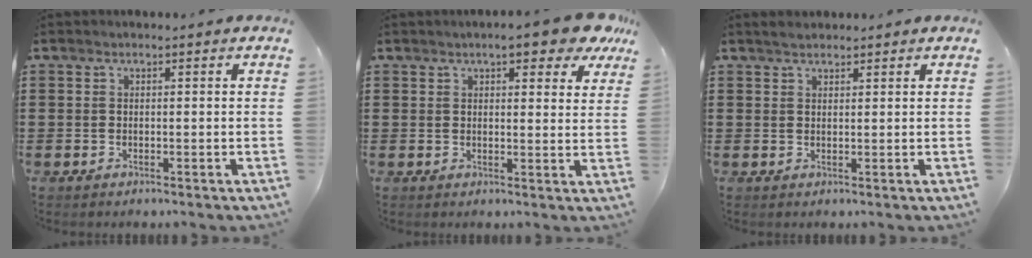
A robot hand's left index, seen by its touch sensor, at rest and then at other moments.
{"total": 6.5, "force": [5.0, 1.2, 3.9], "torque": [-0.057, -0.015, 0.084]}
{"total": 1.5, "force": [1.4, 0.4, 0.3], "torque": [-0.009, 0.003, 0.026]}